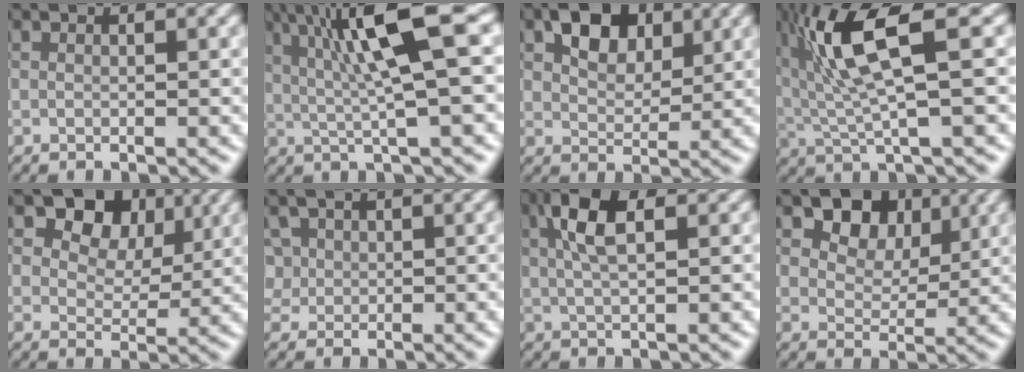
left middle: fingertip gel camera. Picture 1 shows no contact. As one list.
[{"total": 8.2, "force": [1.8, 1.0, 8.0], "torque": [-0.132, 0.012, 0.037]}, {"total": 4.2, "force": [1.7, 2.8, 2.6], "torque": [-0.045, 0.007, 0.029]}, {"total": 7.8, "force": [2.1, 1.6, 7.3], "torque": [-0.154, 0.008, 0.049]}, {"total": 6.8, "force": [3.5, 4.7, 3.4], "torque": [-0.073, 0.004, 0.069]}, {"total": 2.2, "force": [0.8, 2.0, 0.5], "torque": [-0.032, 0.009, 0.036]}, {"total": 4.3, "force": [0.9, 1.5, 3.9], "torque": [-0.088, 0.013, 0.021]}, {"total": 5.2, "force": [2.5, 3.7, 2.6], "torque": [-0.047, -0.008, 0.048]}]